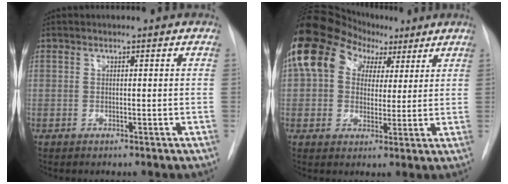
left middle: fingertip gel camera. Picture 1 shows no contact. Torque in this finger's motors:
{"motor_torque": [1.36, -0.78, 1.05, 0.21]}